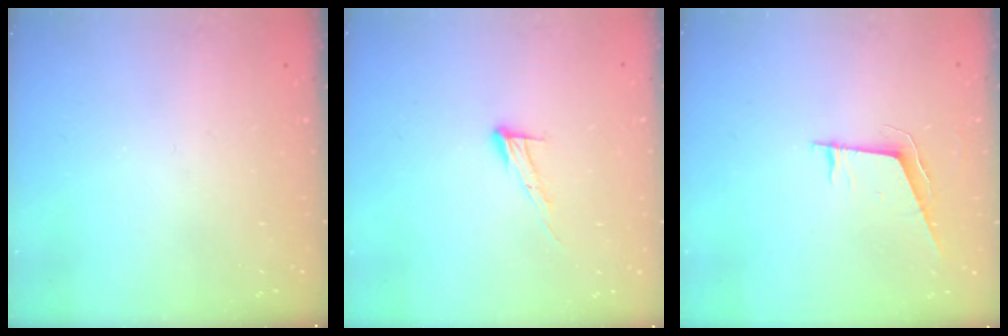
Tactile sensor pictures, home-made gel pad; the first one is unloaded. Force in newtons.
{"total": 8.4, "press": 8.4, "slide": 0.4}
{"total": 6.6, "press": 6.2, "slide": 2.4}